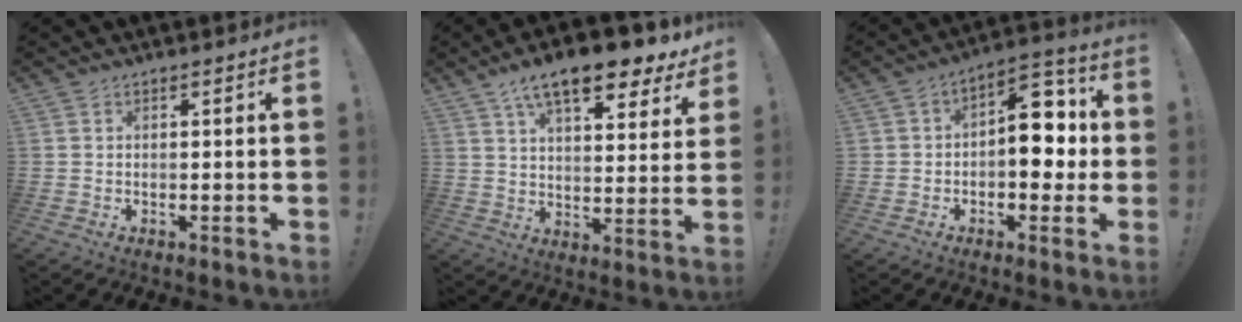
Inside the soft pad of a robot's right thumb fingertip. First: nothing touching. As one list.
[{"total": 14.7, "force": [9.8, 4.8, 9.7], "torque": [-0.157, -0.062, 0.164]}, {"total": 12.8, "force": [-0.7, 9.0, 9.1], "torque": [-0.101, 0.014, -0.011]}]